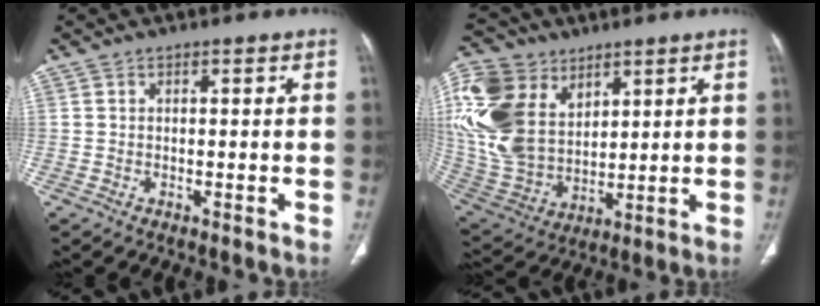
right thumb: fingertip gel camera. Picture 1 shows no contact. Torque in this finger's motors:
{"motor_torque": [0.16, 0.38, 0.97, 1.24, 0.46]}